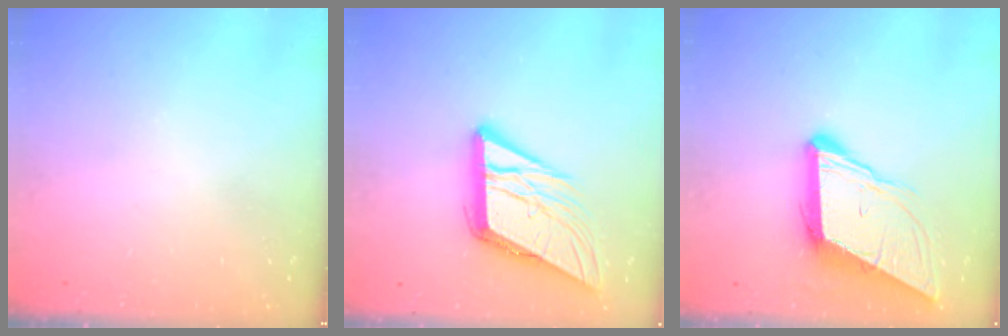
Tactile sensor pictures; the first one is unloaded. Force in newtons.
{"total": 15.2, "press": 15.0, "slide": 2.6}
{"total": 11.7, "press": 11.1, "slide": 3.5}